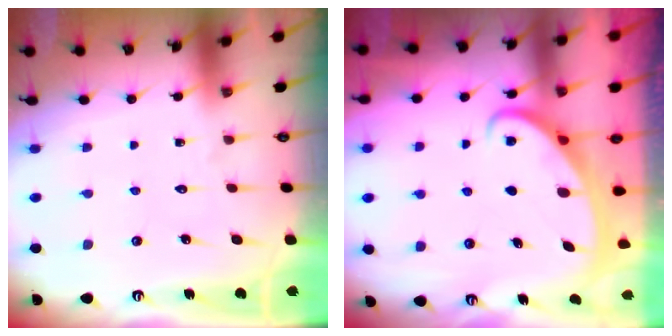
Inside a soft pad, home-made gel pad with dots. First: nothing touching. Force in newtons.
{"total": 2.5, "press": 2.5, "slide": 0.3}